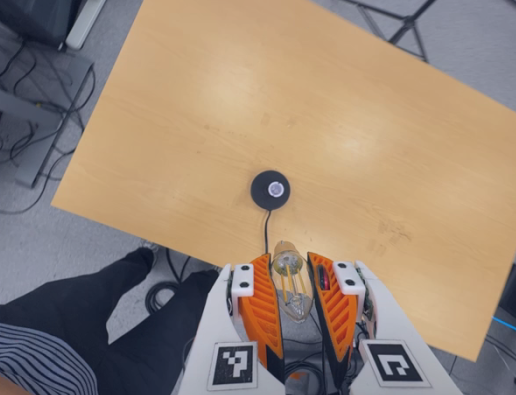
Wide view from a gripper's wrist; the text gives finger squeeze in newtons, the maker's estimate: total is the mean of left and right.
{"total": 23.4, "left": 26.3, "right": 20.5}